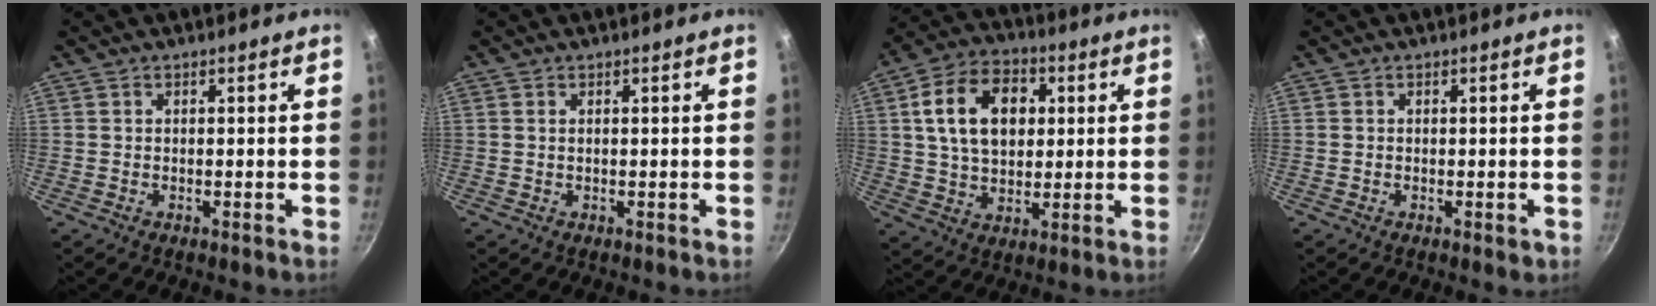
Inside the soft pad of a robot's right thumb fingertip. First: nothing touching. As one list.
[{"total": 0.5, "force": [0.3, 0.2, 0.4], "torque": [-0.008, 0.000, 0.005]}, {"total": 15.4, "force": [3.4, 10.6, 10.6], "torque": [-0.156, 0.008, 0.050]}, {"total": 0.9, "force": [-0.3, 0.6, 0.7], "torque": [-0.008, 0.001, -0.004]}]